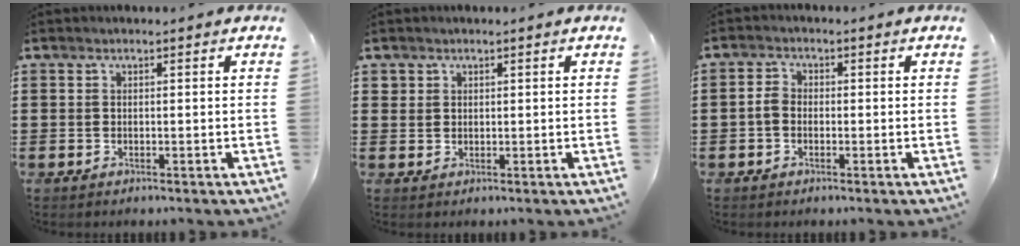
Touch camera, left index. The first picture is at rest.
{"total": 1.4, "force": [0.9, 1.0, 0.2], "torque": [-0.007, 0.004, 0.018]}
{"total": 2.3, "force": [-0.6, 1.7, 1.4], "torque": [-0.036, 0.002, -0.015]}